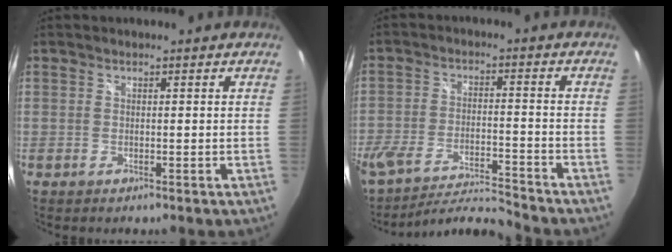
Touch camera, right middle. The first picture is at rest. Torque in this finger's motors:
{"motor_torque": [1.07, -1.07, 0.28, 0.17]}